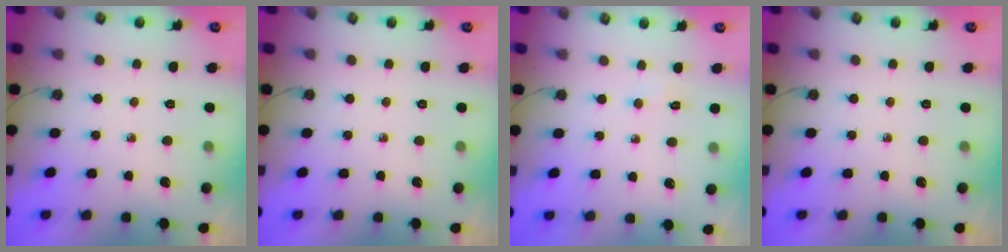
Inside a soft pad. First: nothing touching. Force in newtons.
{"total": 0.0}
{"total": 2.8, "press": 2.8, "slide": 0.4}
{"total": 0.0}